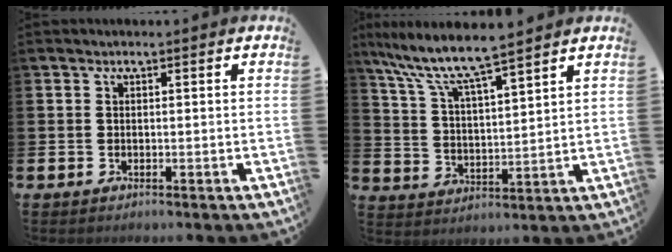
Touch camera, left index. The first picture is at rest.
{"total": 8.2, "force": [7.3, 0.7, 3.6], "torque": [-0.103, -0.040, 0.126]}